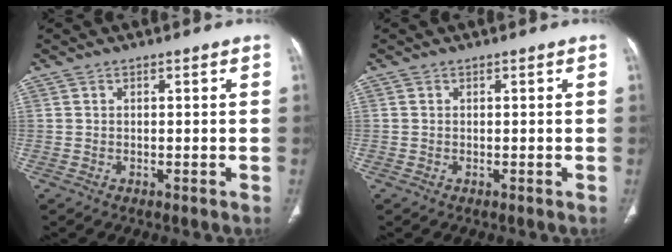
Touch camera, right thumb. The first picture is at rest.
{"total": 0.0}